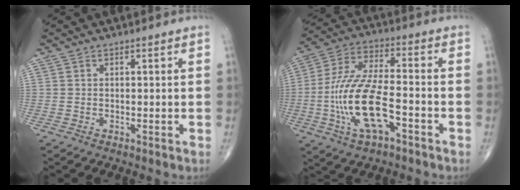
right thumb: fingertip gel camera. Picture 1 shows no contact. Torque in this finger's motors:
{"motor_torque": [2.61, 2.40, 0.98, -1.14, 0.61]}